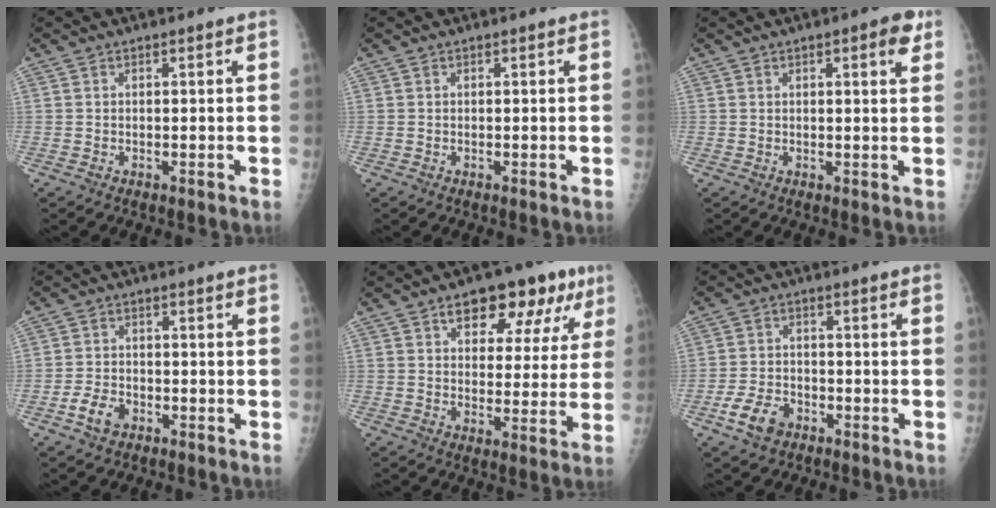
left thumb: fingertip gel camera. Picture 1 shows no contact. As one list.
[{"total": 0.0}, {"total": 4.2, "force": [2.0, 1.3, 3.4], "torque": [-0.036, -0.004, 0.022]}, {"total": 4.4, "force": [-2.3, 2.8, 2.4], "torque": [-0.042, 0.016, -0.042]}, {"total": 14.8, "force": [7.9, 7.7, 9.8], "torque": [-0.076, -0.010, 0.105]}, {"total": 6.3, "force": [-3.5, 4.1, 3.2], "torque": [-0.057, 0.020, -0.062]}]